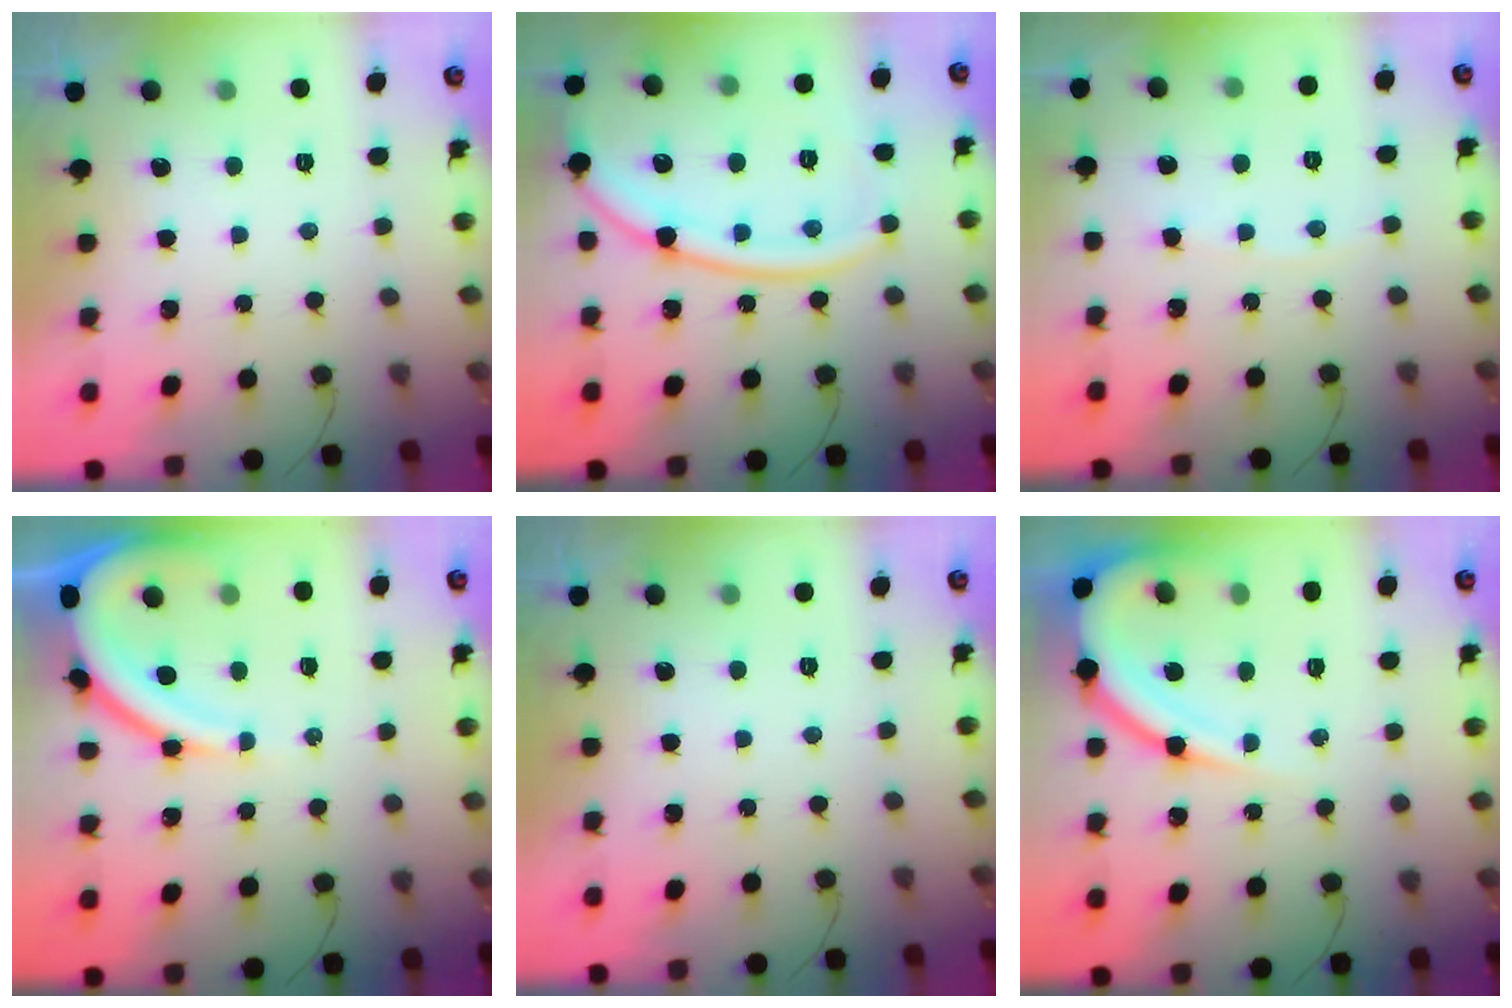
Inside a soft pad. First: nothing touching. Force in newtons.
{"total": 15.3, "press": 15.3, "slide": 0.8}
{"total": 2.0, "press": 2.0, "slide": 0.4}
{"total": 11.1, "press": 11.1, "slide": 1.0}
{"total": 0.0}
{"total": 12.8, "press": 12.8, "slide": 1.4}